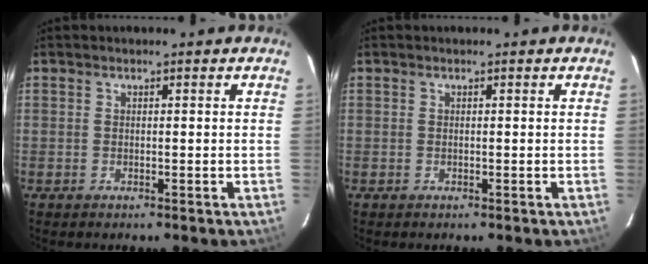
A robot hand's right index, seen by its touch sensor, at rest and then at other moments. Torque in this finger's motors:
{"motor_torque": [0.05, 0.02, 0.03, 0.00]}